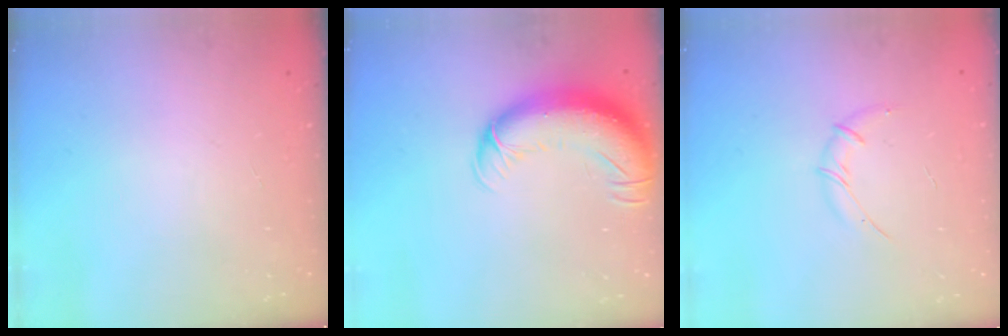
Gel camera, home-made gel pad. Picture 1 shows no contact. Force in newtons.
{"total": 14.5, "press": 14.1, "slide": 3.5}
{"total": 5.6, "press": 5.4, "slide": 1.5}